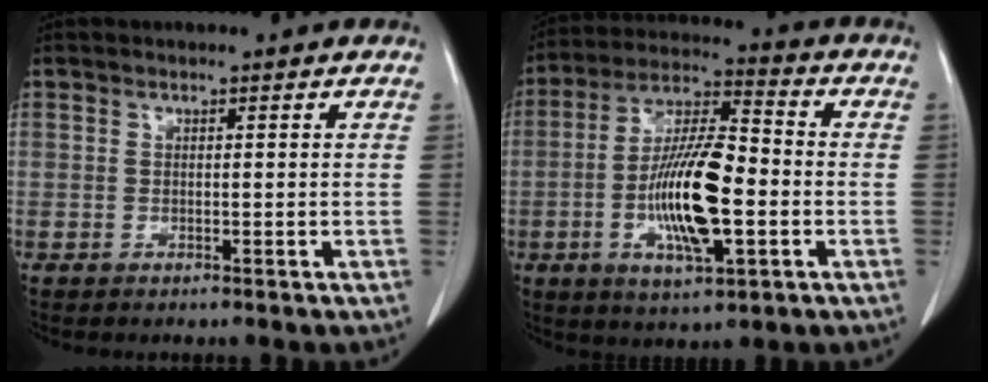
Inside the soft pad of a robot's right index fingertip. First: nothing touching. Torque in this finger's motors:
{"motor_torque": [2.14, 0.01, 0.48, 0.20]}